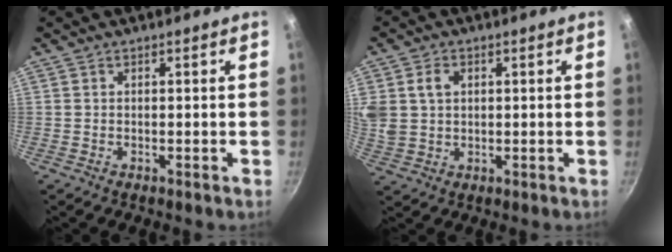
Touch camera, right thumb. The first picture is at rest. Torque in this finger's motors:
{"motor_torque": [0.52, 1.47, 0.87, 0.77, 0.10]}